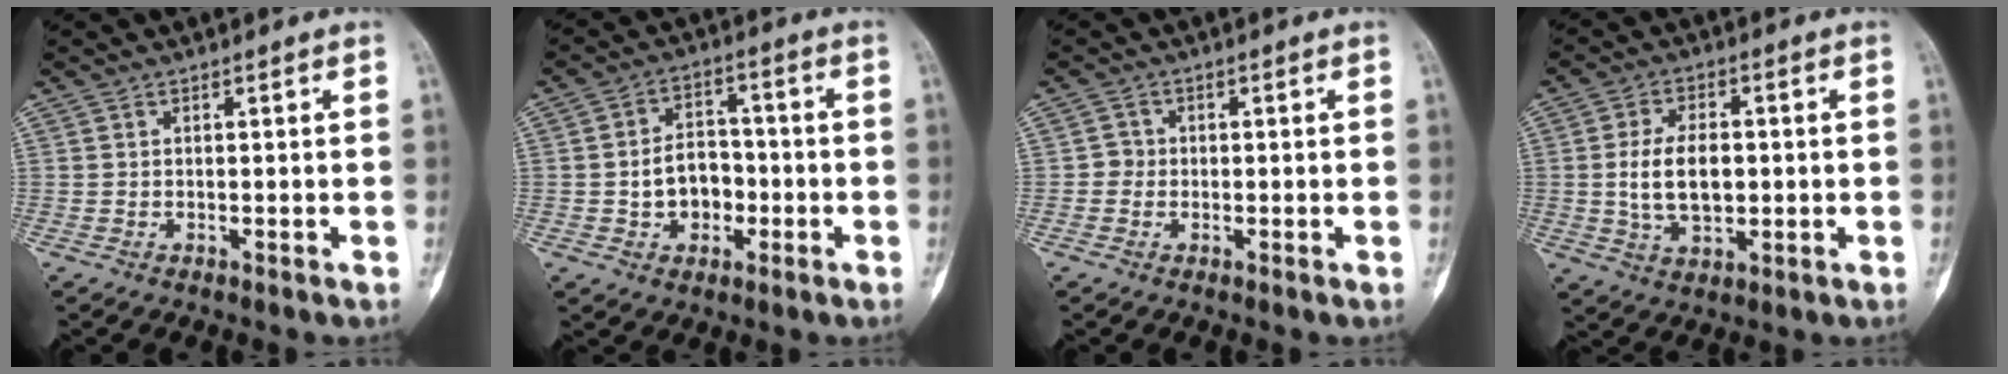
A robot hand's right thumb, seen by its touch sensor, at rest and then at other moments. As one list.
[{"total": 8.1, "force": [-1.6, 6.2, 4.9], "torque": [-0.042, 0.026, -0.029]}, {"total": 1.9, "force": [-0.4, 1.8, 0.4], "torque": [0.005, 0.009, -0.012]}, {"total": 9.5, "force": [-0.1, 5.6, 7.7], "torque": [-0.128, 0.001, 0.003]}]